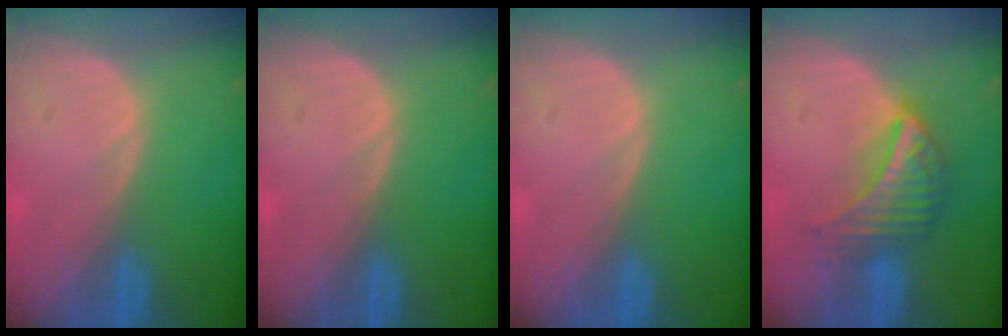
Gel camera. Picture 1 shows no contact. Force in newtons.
{"total": 0.0}
{"total": 0.0}
{"total": 7.5, "press": 6.6, "slide": 3.6}